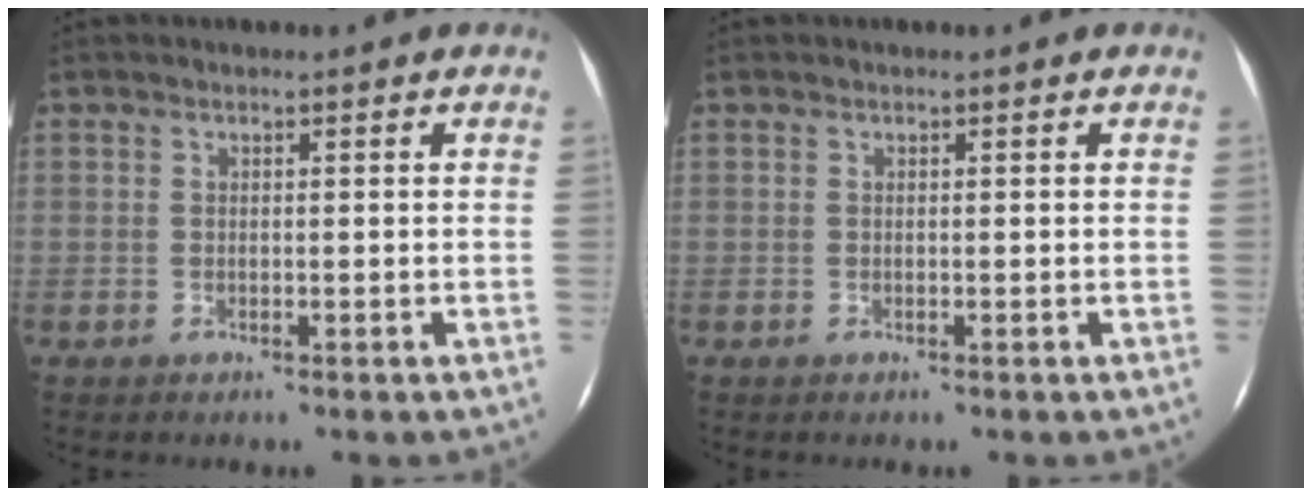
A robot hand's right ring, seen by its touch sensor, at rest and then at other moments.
{"total": 0.0}